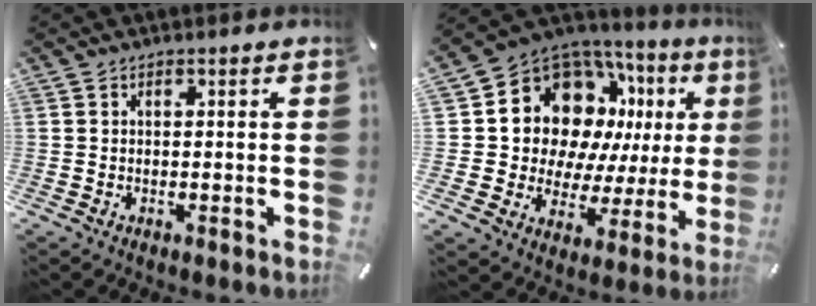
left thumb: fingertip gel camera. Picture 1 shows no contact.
{"total": 14.9, "force": [7.0, 11.2, 6.9], "torque": [-0.124, -0.065, 0.144]}